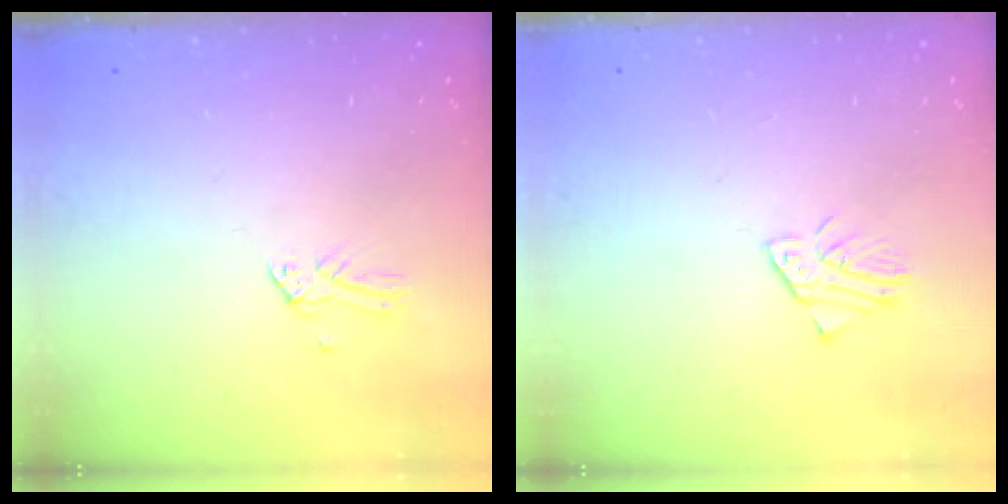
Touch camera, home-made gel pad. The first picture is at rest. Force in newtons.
{"total": 1.5, "press": 1.5, "slide": 0.1}